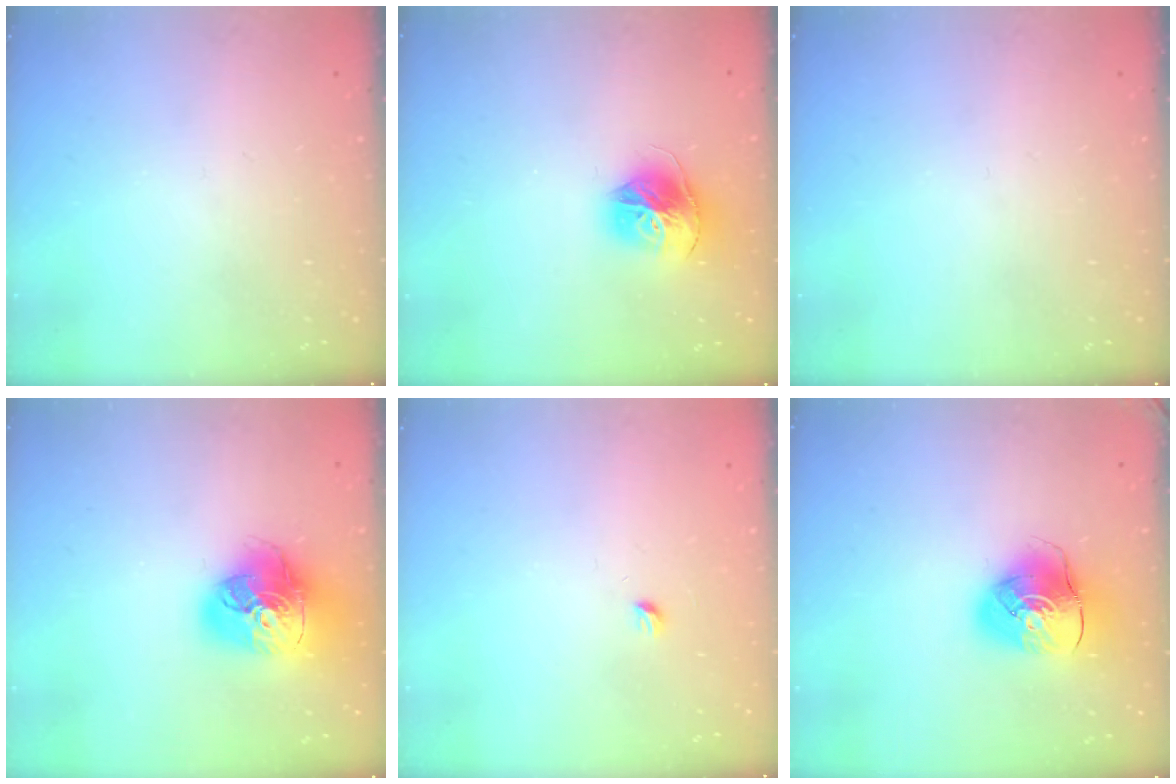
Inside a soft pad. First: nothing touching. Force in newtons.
{"total": 14.8, "press": 14.7, "slide": 1.6}
{"total": 0.0}
{"total": 20.5, "press": 20.4, "slide": 2.4}
{"total": 2.9, "press": 2.9, "slide": 0.4}
{"total": 12.6, "press": 12.5, "slide": 1.6}